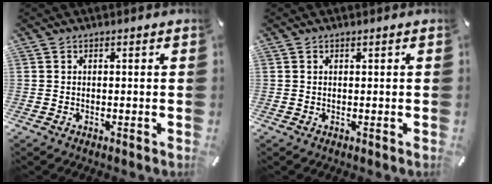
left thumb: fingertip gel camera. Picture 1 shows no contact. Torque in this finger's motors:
{"motor_torque": [0.05, 0.15, 0.03, -0.13, -0.01]}